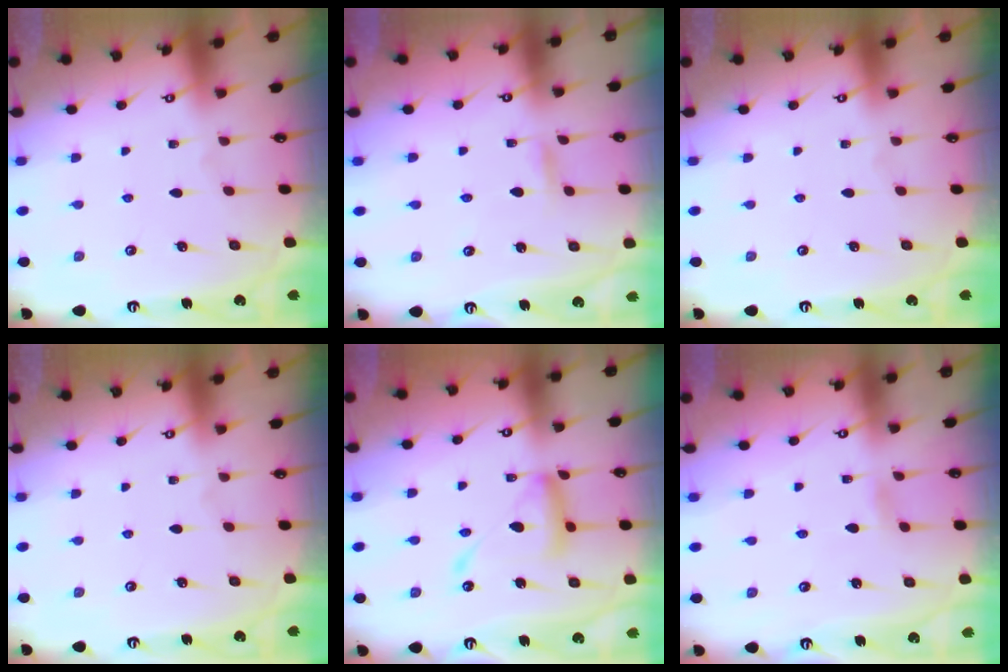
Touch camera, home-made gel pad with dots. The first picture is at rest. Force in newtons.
{"total": 3.4, "press": 3.3, "slide": 0.3}
{"total": 0.0}
{"total": 0.0}
{"total": 13.3, "press": 13.3, "slide": 1.1}
{"total": 2.5, "press": 2.4, "slide": 0.3}